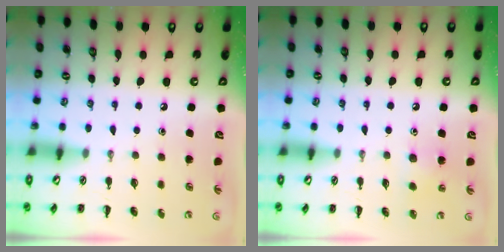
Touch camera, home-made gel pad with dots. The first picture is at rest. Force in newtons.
{"total": 6.8, "press": 6.6, "slide": 1.6}